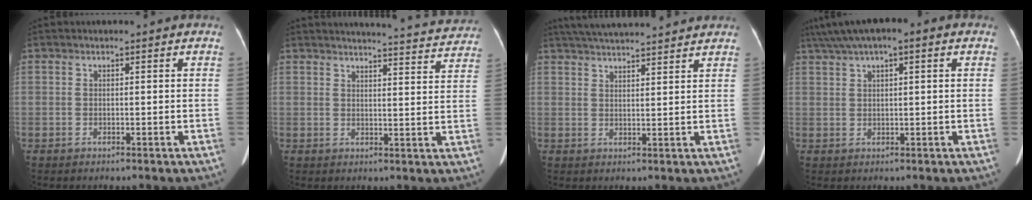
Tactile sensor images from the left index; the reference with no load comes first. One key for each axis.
{"total": 19.1, "fx": 18.4, "fy": 1.8, "fz": 4.6, "tx": -0.053, "ty": -0.032, "tz": 0.209}
{"total": 13.9, "fx": 12.7, "fy": 1.1, "fz": 5.6, "tx": -0.100, "ty": 0.039, "tz": 0.187}
{"total": 8.7, "fx": 5.2, "fy": 2.2, "fz": 6.6, "tx": -0.118, "ty": 0.043, "tz": 0.085}